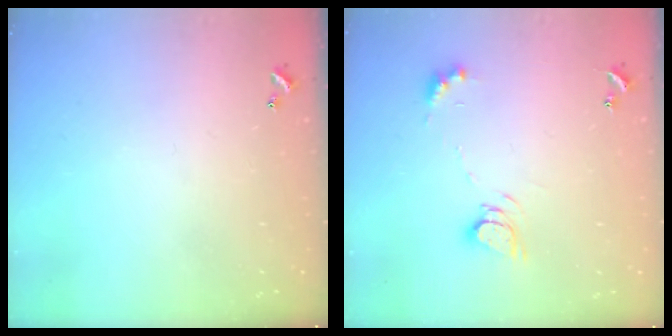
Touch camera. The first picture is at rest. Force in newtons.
{"total": 7.0, "press": 6.9, "slide": 0.6}